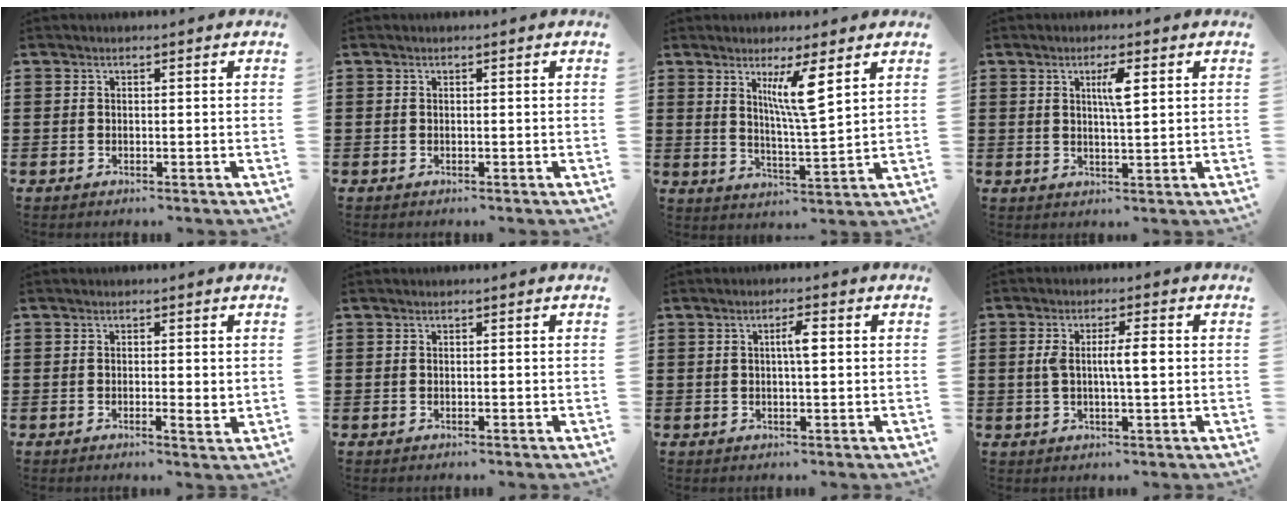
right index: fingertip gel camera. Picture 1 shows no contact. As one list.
[{"total": 0.0}, {"total": 7.0, "force": [3.4, 0.8, 6.0], "torque": [-0.112, -0.006, 0.053]}, {"total": 3.6, "force": [1.2, 0.6, 3.4], "torque": [-0.062, 0.002, 0.016]}, {"total": 1.8, "force": [-0.2, 0.4, 1.7], "torque": [-0.031, -0.002, -0.003]}, {"total": 0.0}, {"total": 2.9, "force": [0.5, 0.5, 2.8], "torque": [-0.056, 0.002, 0.005]}, {"total": 4.8, "force": [0.2, 1.1, 4.6], "torque": [-0.087, 0.002, 0.002]}]